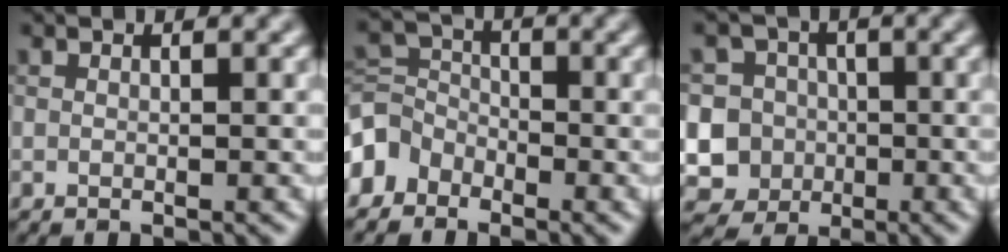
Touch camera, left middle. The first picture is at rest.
{"total": 3.2, "force": [-2.2, 2.3, 0.7], "torque": [-0.014, 0.006, -0.059]}
{"total": 9.2, "force": [-2.0, 8.8, 2.2], "torque": [-0.056, 0.016, -0.065]}